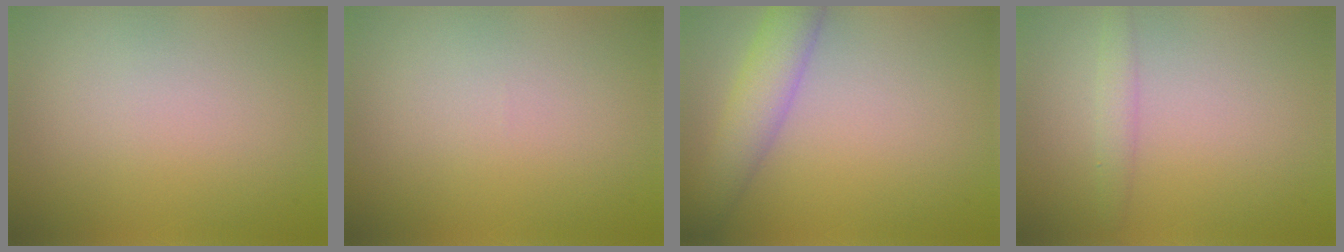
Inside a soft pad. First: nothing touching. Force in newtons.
{"total": 0.0}
{"total": 4.2, "press": 4.2, "slide": 0.3}
{"total": 1.5, "press": 1.5, "slide": 0.1}